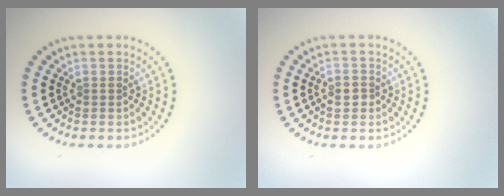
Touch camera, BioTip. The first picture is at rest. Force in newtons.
{"total": 1.0, "press": 1.0, "slide": 0.1}